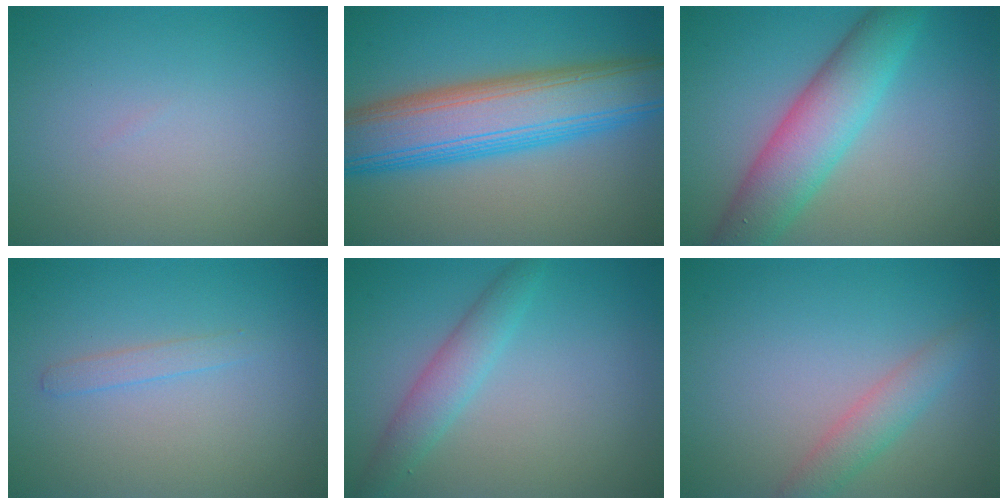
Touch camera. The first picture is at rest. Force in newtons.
{"total": 10.3, "press": 10.3, "slide": 0.1}
{"total": 6.6, "press": 6.6, "slide": 0.1}
{"total": 1.0, "press": 1.0, "slide": 0.1}
{"total": 2.8, "press": 2.8, "slide": 0.1}
{"total": 2.6, "press": 2.6, "slide": 0.2}